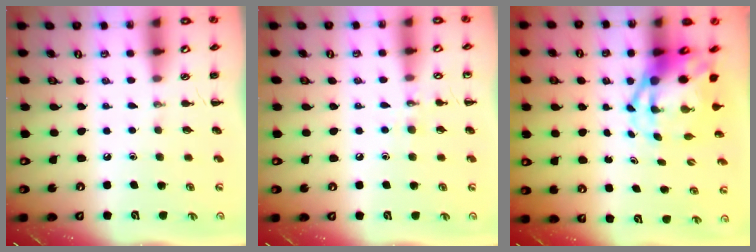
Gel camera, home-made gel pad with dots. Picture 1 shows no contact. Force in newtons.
{"total": 6.3, "press": 6.0, "slide": 1.6}
{"total": 6.3, "press": 6.1, "slide": 1.7}